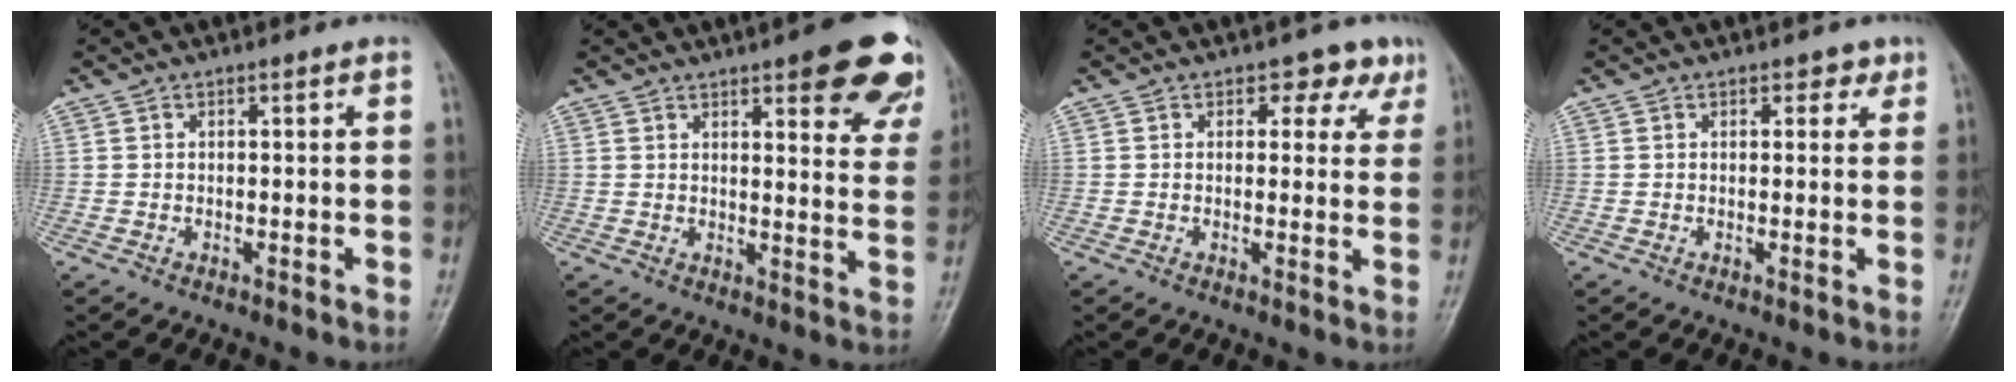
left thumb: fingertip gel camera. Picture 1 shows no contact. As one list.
[{"total": 15.9, "force": [9.5, 4.8, 11.8], "torque": [-0.109, -0.040, 0.107]}, {"total": 4.5, "force": [2.7, 3.1, 1.8], "torque": [0.014, -0.009, 0.026]}, {"total": 1.9, "force": [1.2, 1.3, 0.9], "torque": [0.007, -0.003, 0.010]}]